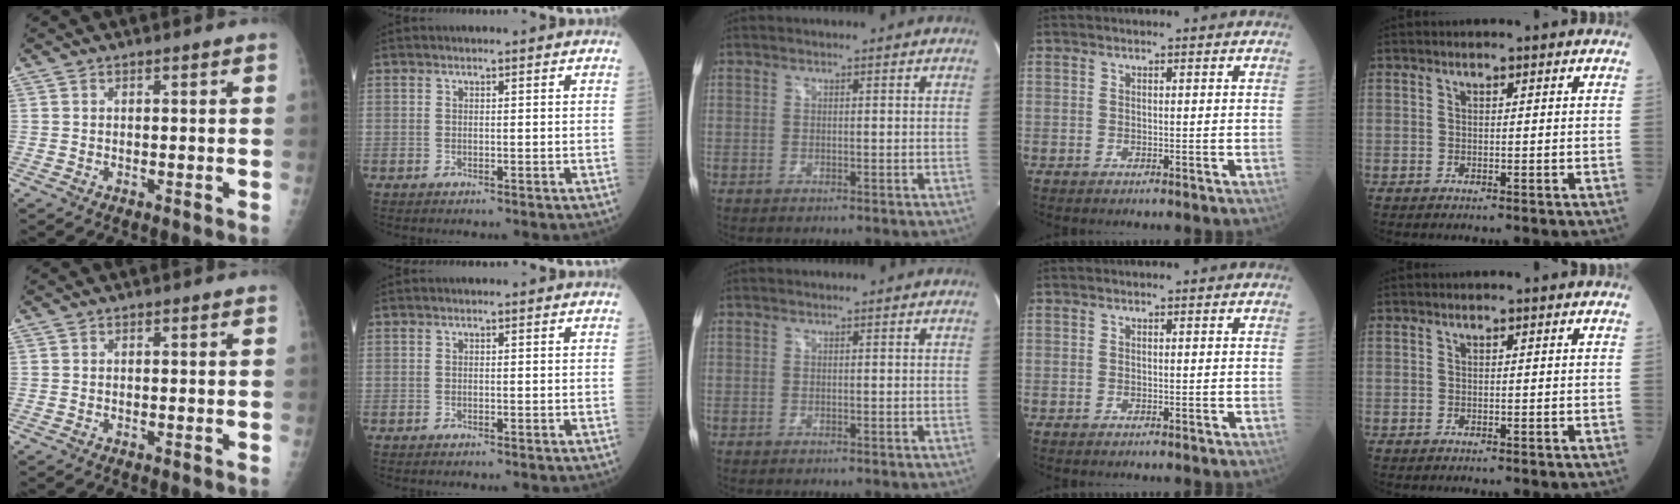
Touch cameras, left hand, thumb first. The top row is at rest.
{}